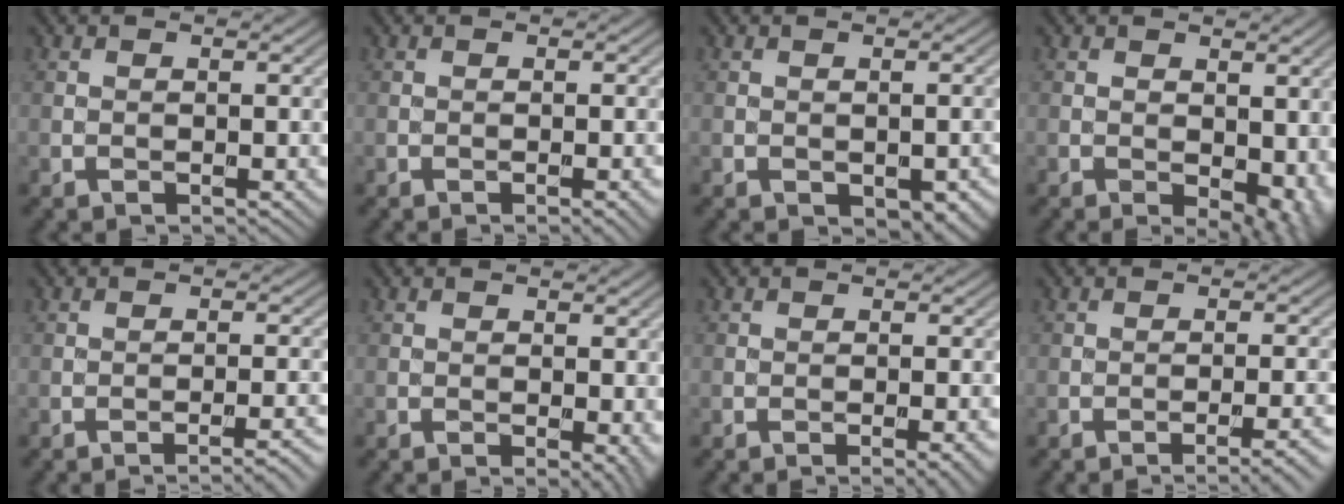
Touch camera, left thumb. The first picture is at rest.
{"total": 1.4, "force": [-0.6, 0.1, 1.2], "torque": [-0.016, 0.000, -0.008]}
{"total": 2.8, "force": [-1.1, 1.5, 2.1], "torque": [-0.029, -0.010, -0.007]}
{"total": 5.7, "force": [-0.8, 3.3, 4.5], "torque": [-0.066, -0.019, 0.000]}
{"total": 3.4, "force": [-2.2, 0.5, 2.5], "torque": [-0.030, 0.013, -0.041]}
{"total": 1.8, "force": [-0.3, 0.5, 1.7], "torque": [-0.020, -0.007, -0.004]}
{"total": 2.3, "force": [-1.0, 0.3, 2.1], "torque": [-0.026, 0.004, -0.019]}
{"total": 4.1, "force": [-2.4, 0.7, 3.2], "torque": [-0.044, 0.013, -0.042]}